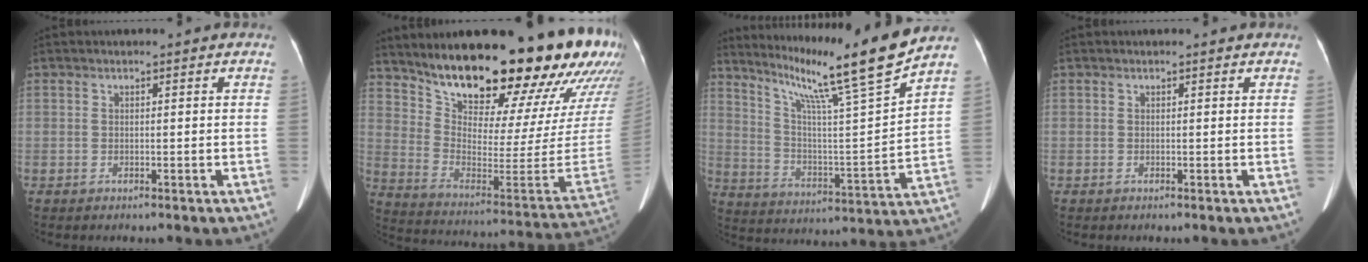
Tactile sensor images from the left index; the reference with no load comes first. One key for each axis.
{"total": 28.5, "fx": 21.8, "fy": 3.7, "fz": 18.0, "tx": -0.290, "ty": -0.101, "tz": 0.308}
{"total": 18.6, "fx": 14.5, "fy": -2.0, "fz": 11.6, "tx": -0.191, "ty": -0.040, "tz": 0.225}
{"total": 1.7, "fx": 1.5, "fy": 0.3, "fz": 0.6, "tx": -0.005, "ty": 0.003, "tz": 0.013}